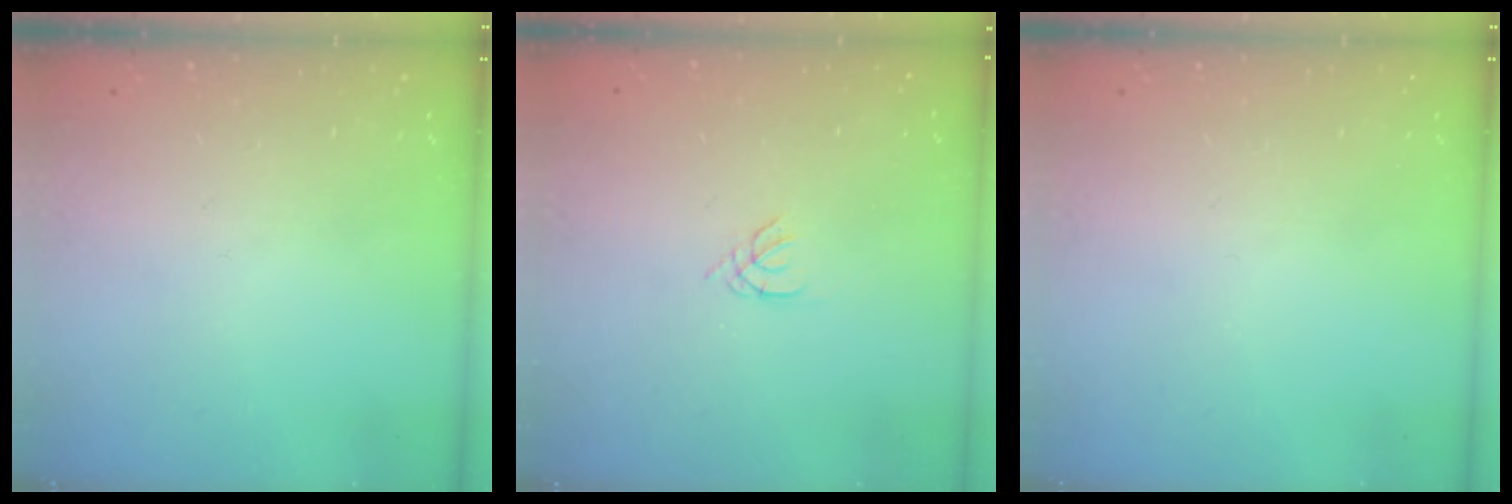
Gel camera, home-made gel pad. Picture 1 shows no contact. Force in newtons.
{"total": 1.2, "press": 1.2, "slide": 0.3}
{"total": 0.0}